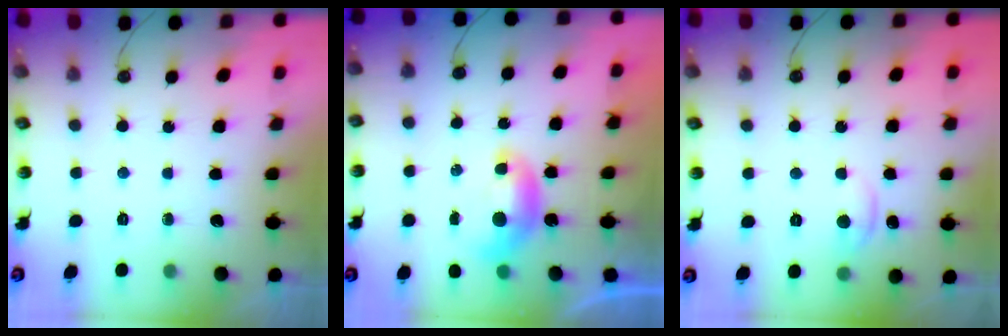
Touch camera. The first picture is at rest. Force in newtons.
{"total": 0.0}
{"total": 1.1, "press": 1.1, "slide": 0.2}